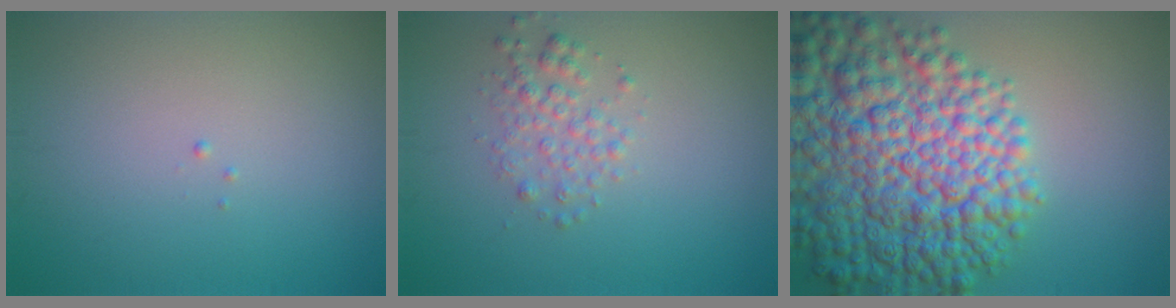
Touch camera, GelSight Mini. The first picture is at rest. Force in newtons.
{"total": 2.1, "press": 2.1, "slide": 0.1}
{"total": 13.6, "press": 13.6, "slide": 0.5}